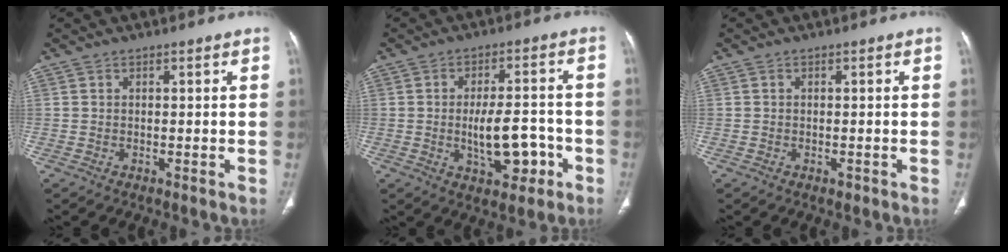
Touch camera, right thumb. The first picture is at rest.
{"total": 9.5, "force": [-2.6, 4.7, 7.9], "torque": [-0.108, 0.023, -0.031]}
{"total": 0.8, "force": [-0.3, 0.6, 0.4], "torque": [-0.005, 0.000, -0.003]}